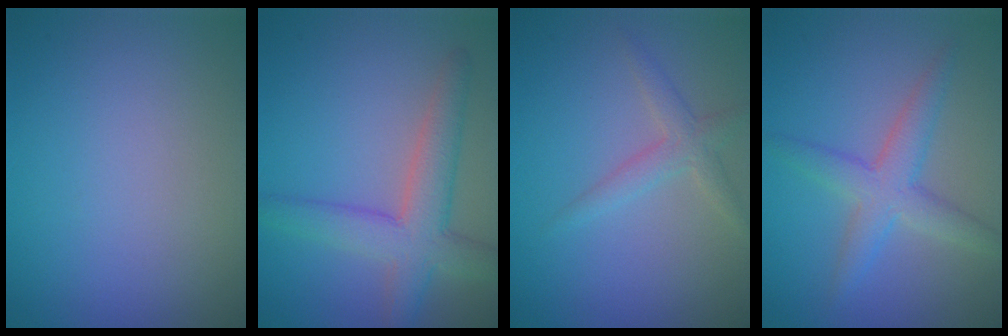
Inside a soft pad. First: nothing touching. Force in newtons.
{"total": 5.2, "press": 5.2, "slide": 0.2}
{"total": 2.0, "press": 2.0, "slide": 0.0}
{"total": 3.7, "press": 3.7, "slide": 0.1}